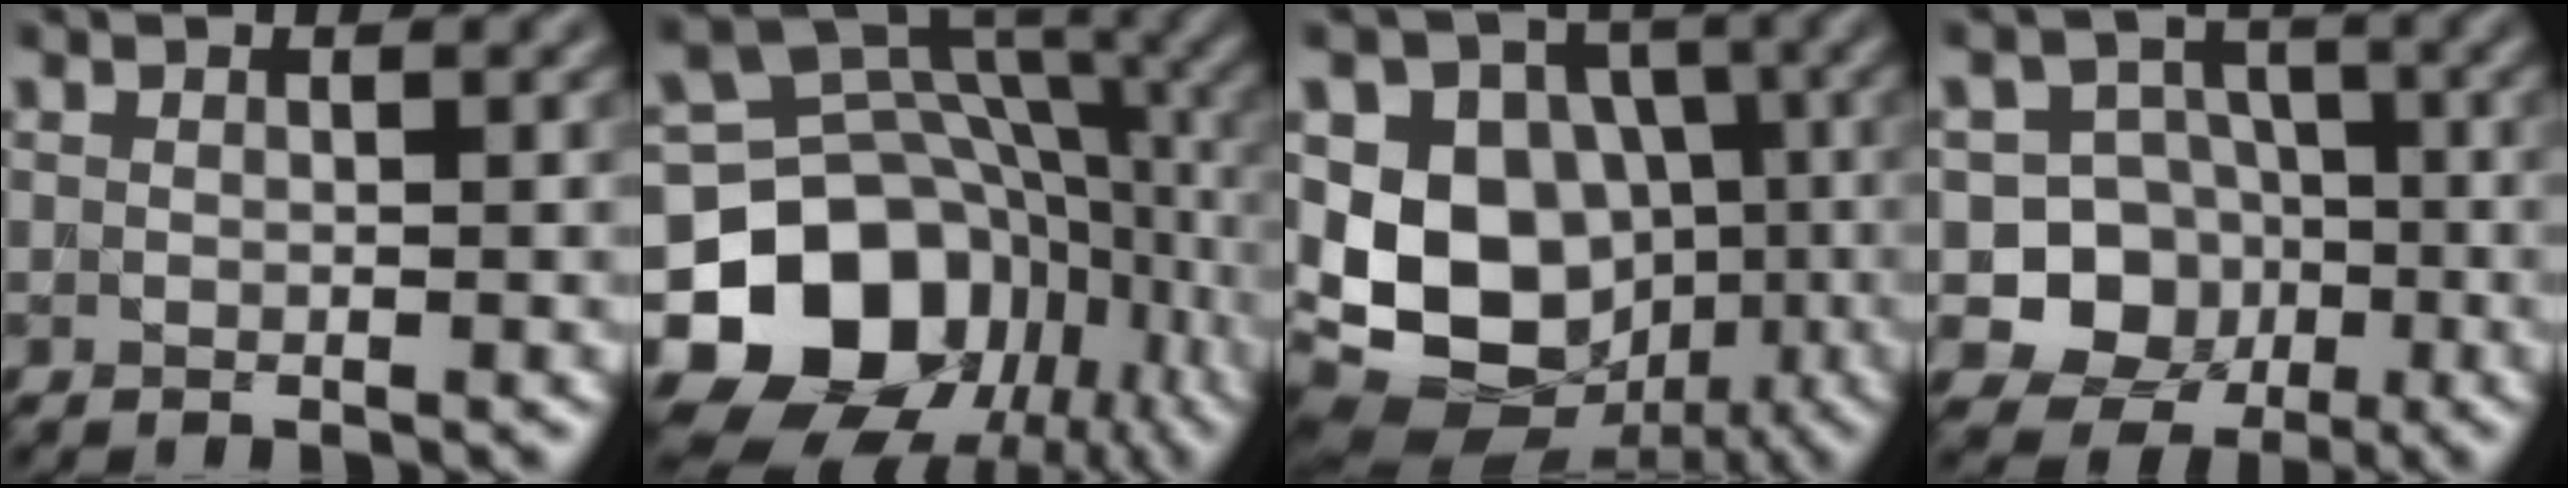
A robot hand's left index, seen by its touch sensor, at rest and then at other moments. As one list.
[{"total": 15.7, "force": [-5.7, 11.9, 8.4], "torque": [-0.154, -0.015, -0.100]}, {"total": 12.2, "force": [-1.3, 9.9, 7.1], "torque": [-0.118, -0.006, -0.032]}, {"total": 7.8, "force": [-1.7, 7.3, 2.2], "torque": [-0.025, 0.009, -0.057]}]